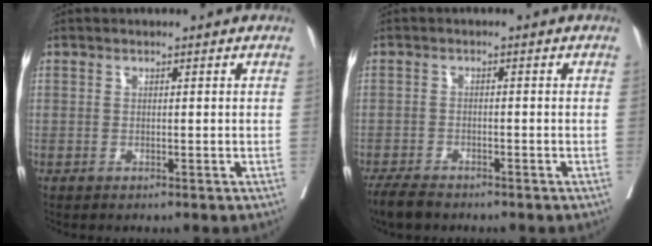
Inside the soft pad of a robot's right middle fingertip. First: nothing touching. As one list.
[{"total": 4.1, "force": [-3.6, 1.1, 1.8], "torque": [-0.031, -0.008, -0.062]}]